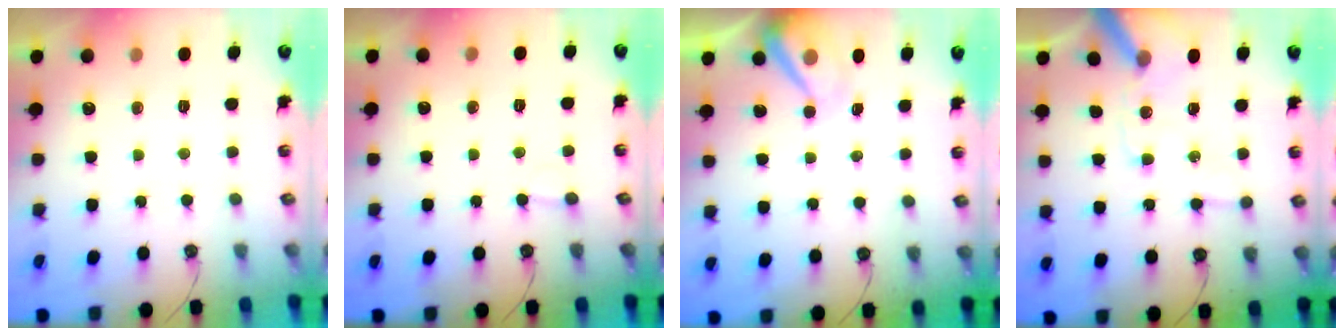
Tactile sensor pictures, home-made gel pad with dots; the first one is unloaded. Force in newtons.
{"total": 3.6, "press": 3.6, "slide": 0.4}
{"total": 7.7, "press": 7.7, "slide": 0.8}
{"total": 12.4, "press": 12.3, "slide": 1.8}